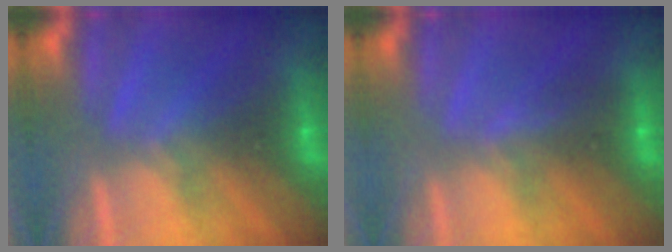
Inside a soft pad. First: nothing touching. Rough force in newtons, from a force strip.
{"total": 3.2}